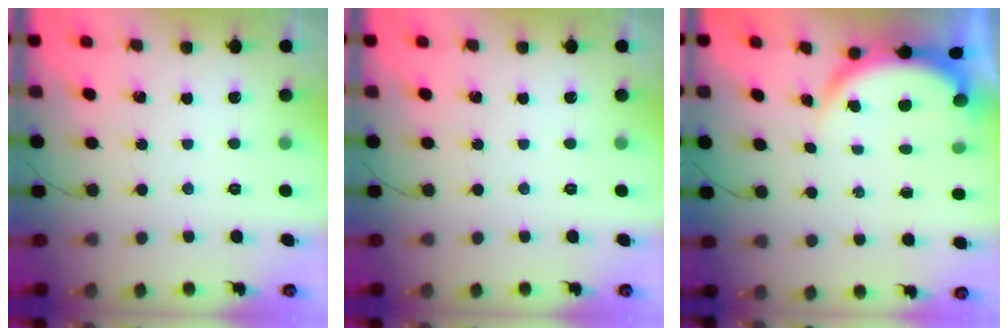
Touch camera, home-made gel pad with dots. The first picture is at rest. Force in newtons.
{"total": 0.0}
{"total": 4.5, "press": 4.2, "slide": 1.5}